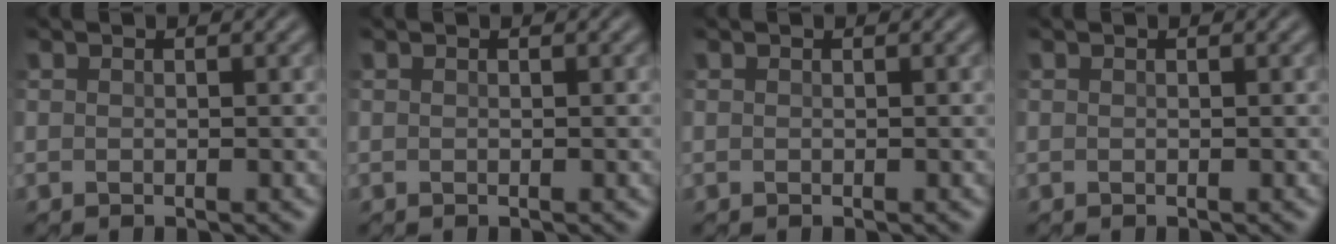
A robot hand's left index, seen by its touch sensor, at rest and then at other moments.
{"total": 0.0}
{"total": 0.0}
{"total": 0.0}